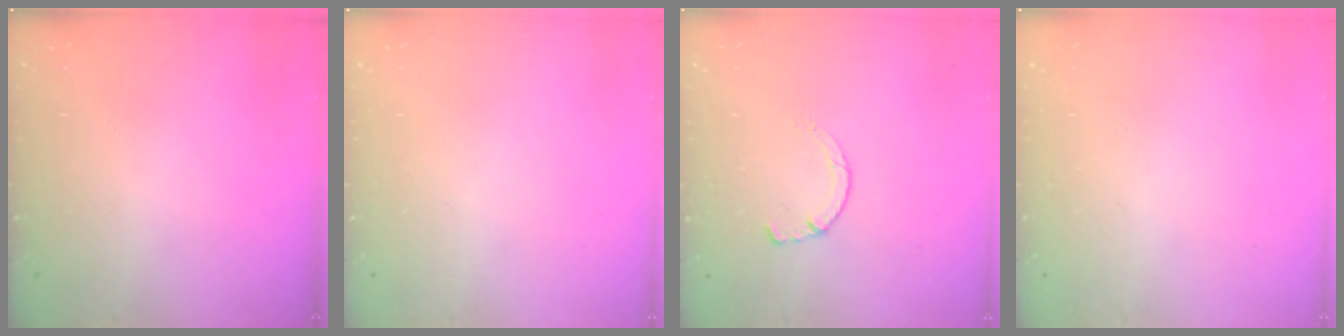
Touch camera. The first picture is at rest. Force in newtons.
{"total": 0.0}
{"total": 1.4, "press": 1.4, "slide": 0.3}
{"total": 0.0}